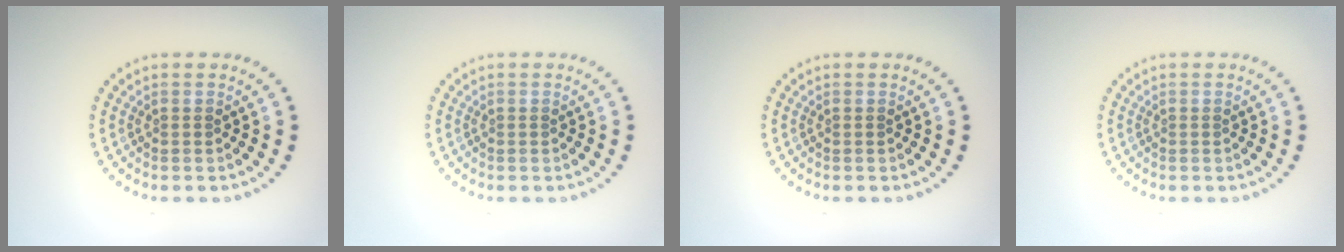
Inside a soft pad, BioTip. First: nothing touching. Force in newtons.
{"total": 0.0}
{"total": 0.0}
{"total": 0.0}